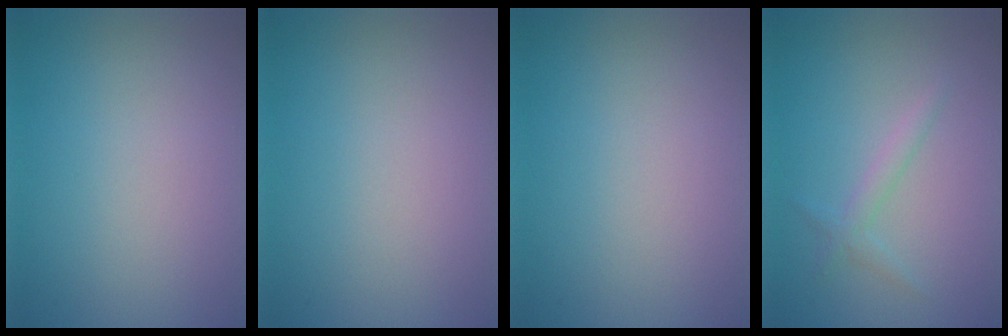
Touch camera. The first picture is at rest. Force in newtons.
{"total": 0.0}
{"total": 0.0}
{"total": 1.3, "press": 1.3, "slide": 0.1}